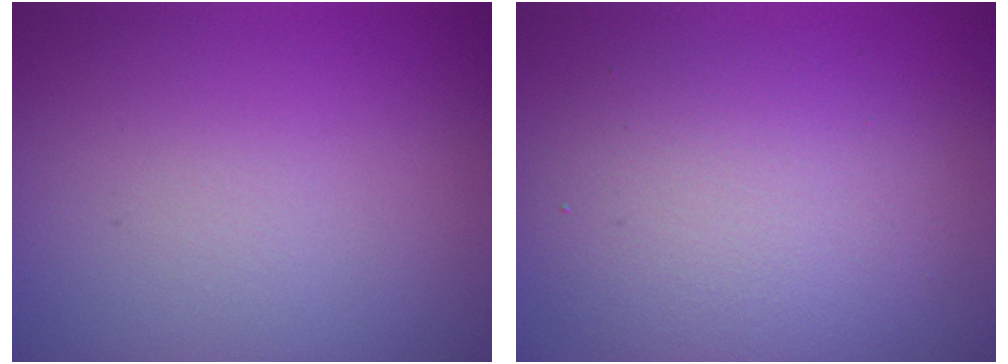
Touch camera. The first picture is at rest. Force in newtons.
{"total": 5.3, "press": 5.3, "slide": 0.6}